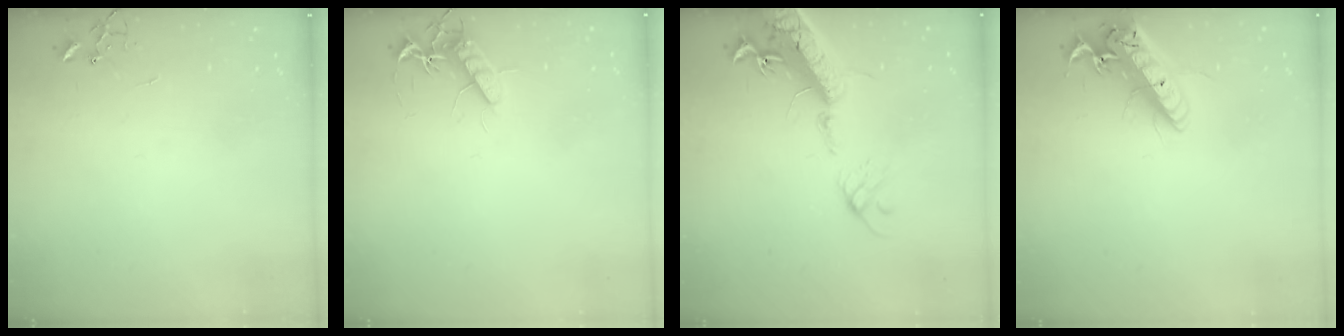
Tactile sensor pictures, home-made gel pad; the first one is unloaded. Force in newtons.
{"total": 10.8, "press": 10.8, "slide": 0.4}
{"total": 22.7, "press": 22.1, "slide": 4.9}
{"total": 19.7, "press": 19.5, "slide": 2.7}